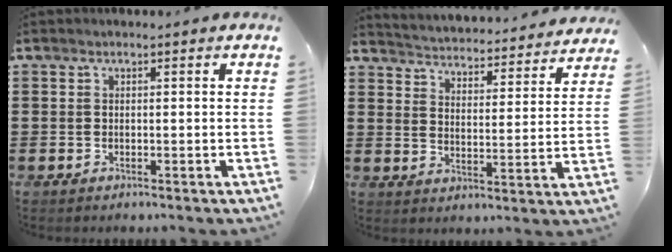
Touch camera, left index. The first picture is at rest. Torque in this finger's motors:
{"motor_torque": [2.14, 0.00, 1.05, 0.16]}